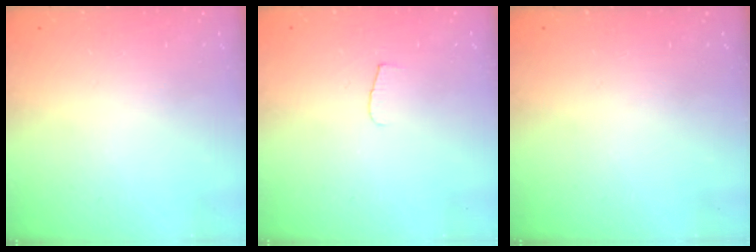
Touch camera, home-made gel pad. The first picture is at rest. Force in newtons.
{"total": 3.8, "press": 3.8, "slide": 0.4}
{"total": 0.0}